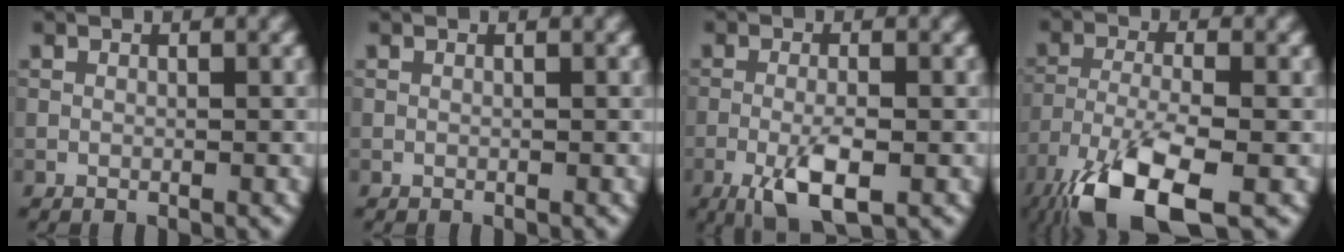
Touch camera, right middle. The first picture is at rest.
{"total": 0.0}
{"total": 4.8, "force": [-2.0, 1.3, 4.2], "torque": [-0.083, -0.004, -0.040]}
{"total": 9.9, "force": [-6.0, 3.2, 7.2], "torque": [-0.148, -0.020, -0.115]}